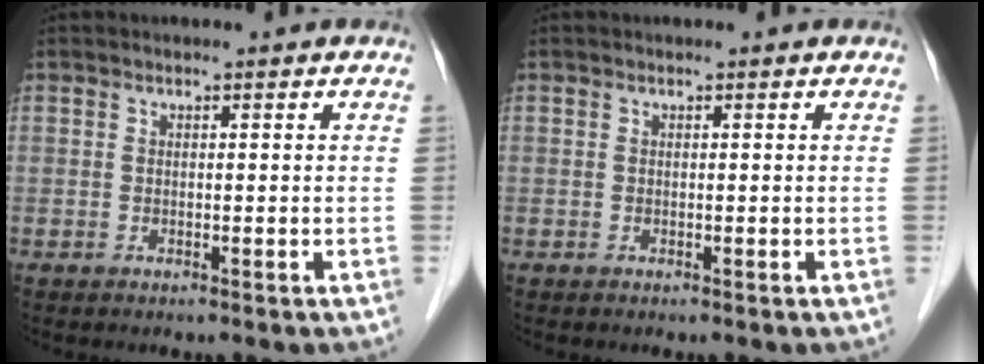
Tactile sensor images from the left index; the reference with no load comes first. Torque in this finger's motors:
{"motor_torque": [0.00, 0.00, 0.00, 0.00]}